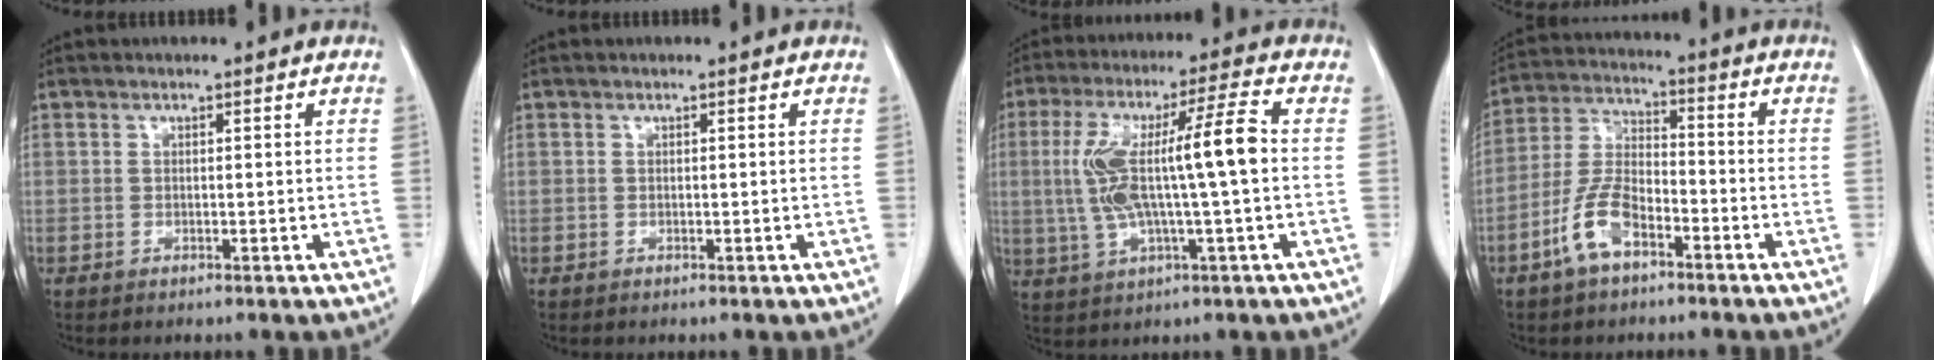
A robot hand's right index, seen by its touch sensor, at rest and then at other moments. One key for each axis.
{"total": 0.0}
{"total": 13.0, "fx": 0.3, "fy": 0.7, "fz": 13.0, "tx": -0.258, "ty": 0.023, "tz": 0.004}
{"total": 8.5, "fx": -4.7, "fy": 3.6, "fz": 6.1, "tx": -0.137, "ty": 0.009, "tz": -0.094}